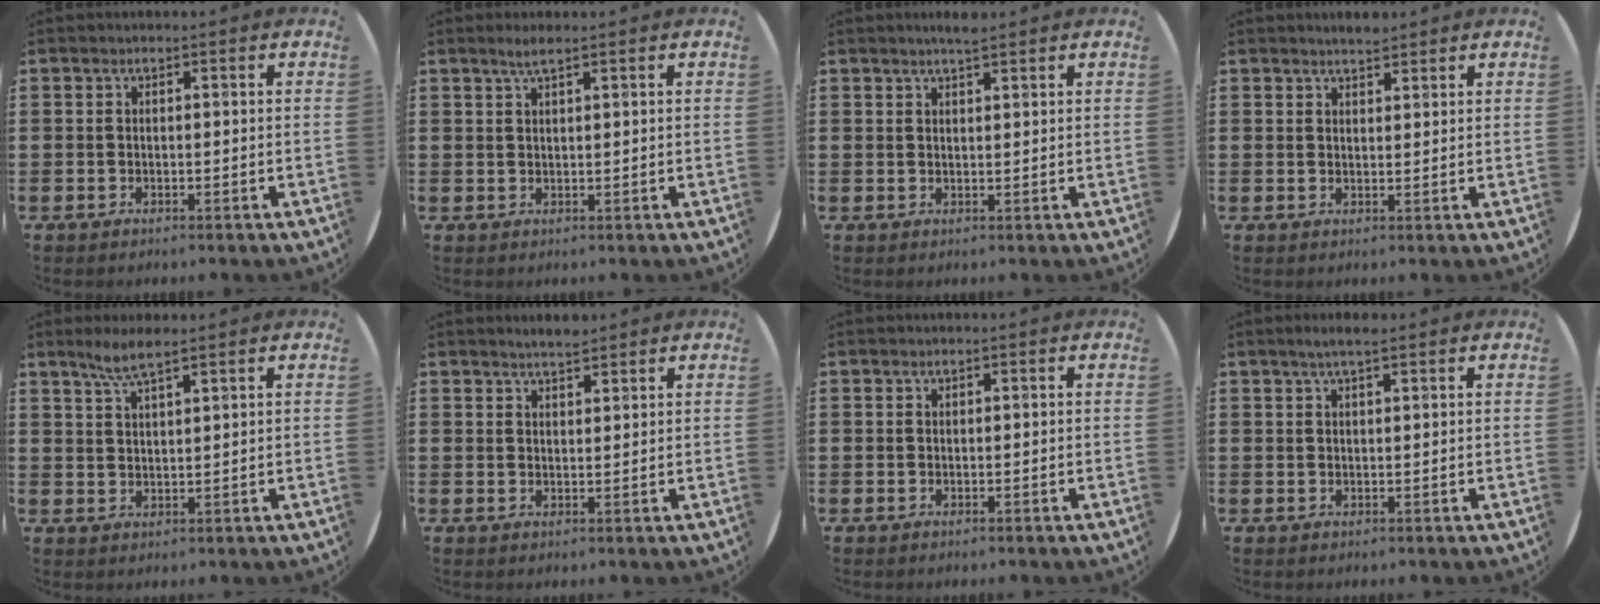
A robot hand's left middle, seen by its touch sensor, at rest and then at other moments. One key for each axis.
{"total": 1.9, "fx": 1.4, "fy": 0.1, "fz": 1.3, "tx": -0.025, "ty": 0.003, "tz": 0.024}
{"total": 2.0, "fx": 1.9, "fy": 0.0, "fz": 0.6, "tx": -0.012, "ty": 0.002, "tz": 0.035}
{"total": 1.8, "fx": 1.8, "fy": 0.2, "fz": 0.0, "tx": -0.002, "ty": 0.003, "tz": 0.034}
{"total": 3.8, "fx": 3.1, "fy": 0.3, "fz": 2.2, "tx": -0.048, "ty": 0.004, "tz": 0.054}
{"total": 2.3, "fx": 2.3, "fy": 0.1, "fz": 0.2, "tx": -0.007, "ty": 0.000, "tz": 0.043}
{"total": 0.0}
{"total": 2.6, "fx": 2.0, "fy": 0.3, "fz": 1.6, "tx": -0.024, "ty": 0.003, "tz": 0.032}